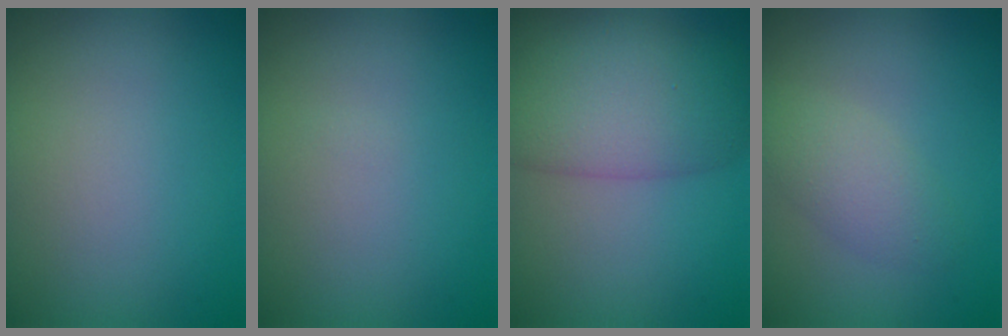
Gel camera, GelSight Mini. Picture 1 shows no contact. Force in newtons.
{"total": 0.0}
{"total": 8.4, "press": 8.4, "slide": 0.2}
{"total": 2.7, "press": 2.6, "slide": 0.1}